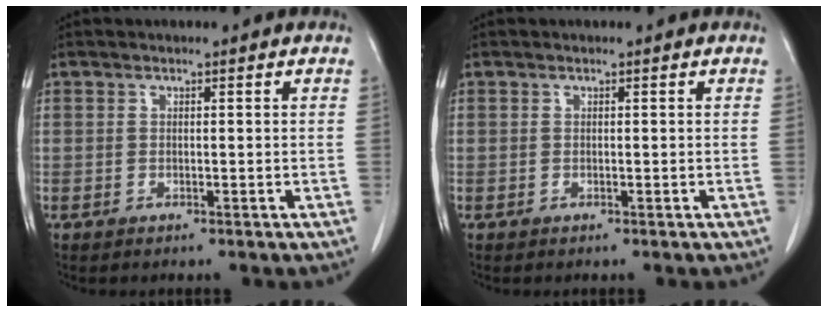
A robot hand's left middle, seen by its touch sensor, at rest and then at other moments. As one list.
[{"total": 0.0}]